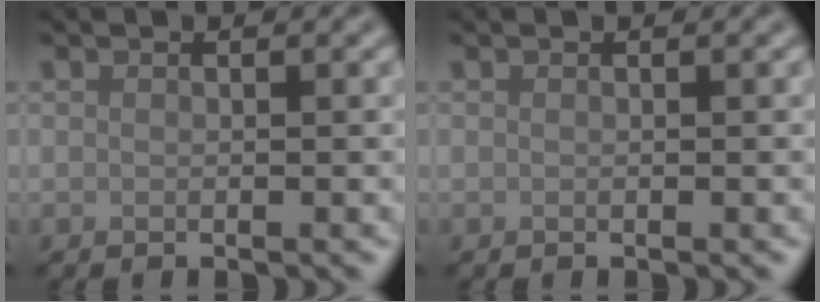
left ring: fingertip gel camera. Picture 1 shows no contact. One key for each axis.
{"total": 0.0}